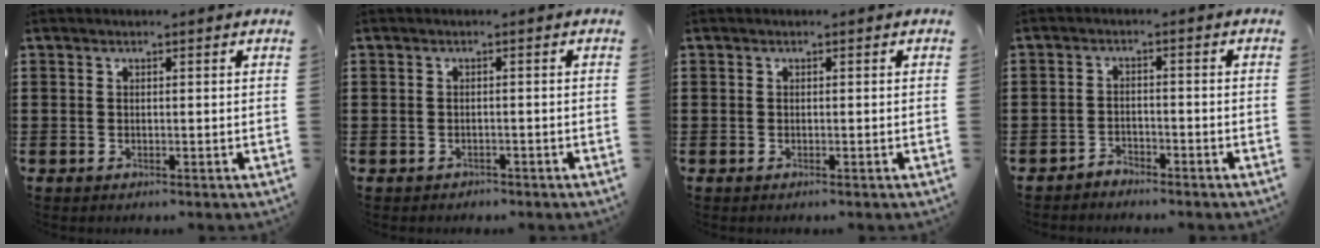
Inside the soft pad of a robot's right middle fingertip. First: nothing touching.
{"total": 0.9, "force": [-0.9, 0.3, -0.1], "torque": [-0.003, 0.000, -0.020]}
{"total": 0.0}
{"total": 2.5, "force": [-2.5, 0.4, -0.2], "torque": [-0.007, 0.000, -0.053]}